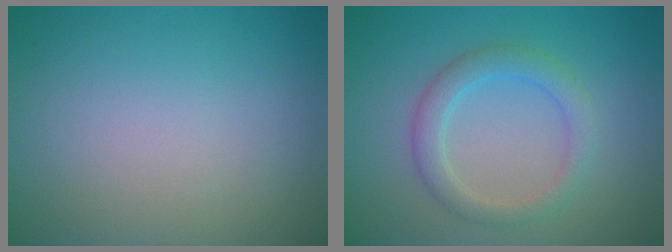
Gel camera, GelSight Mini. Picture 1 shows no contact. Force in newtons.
{"total": 1.9, "press": 1.9, "slide": 0.2}